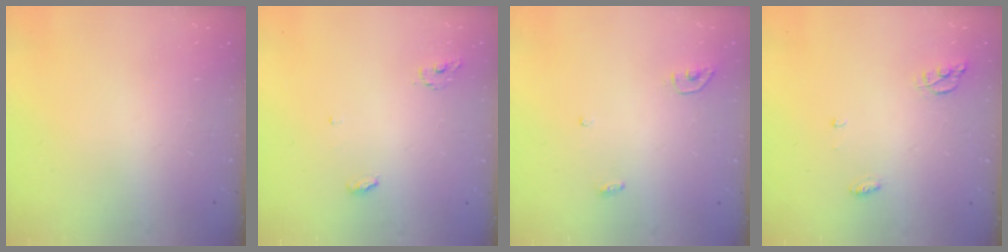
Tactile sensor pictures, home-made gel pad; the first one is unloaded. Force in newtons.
{"total": 3.6, "press": 3.5, "slide": 0.3}
{"total": 3.5, "press": 3.5, "slide": 0.3}
{"total": 5.2, "press": 5.2, "slide": 0.2}